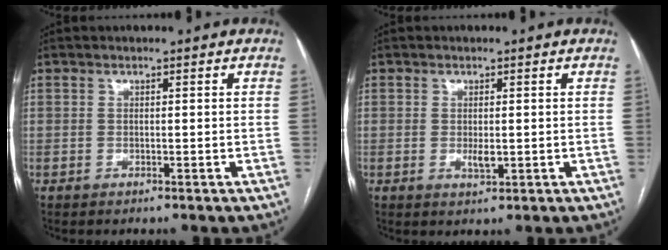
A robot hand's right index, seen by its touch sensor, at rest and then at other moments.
{"total": 2.1, "force": [-0.2, 0.7, 1.9], "torque": [-0.036, -0.004, -0.001]}